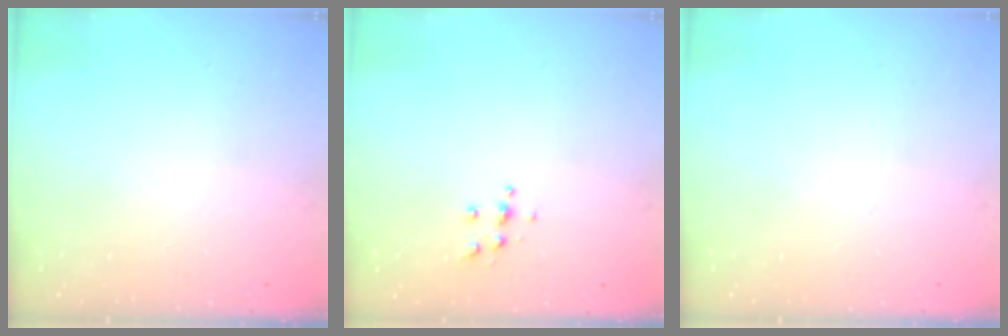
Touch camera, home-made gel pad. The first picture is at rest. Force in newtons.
{"total": 5.4, "press": 5.4, "slide": 0.5}
{"total": 0.0}